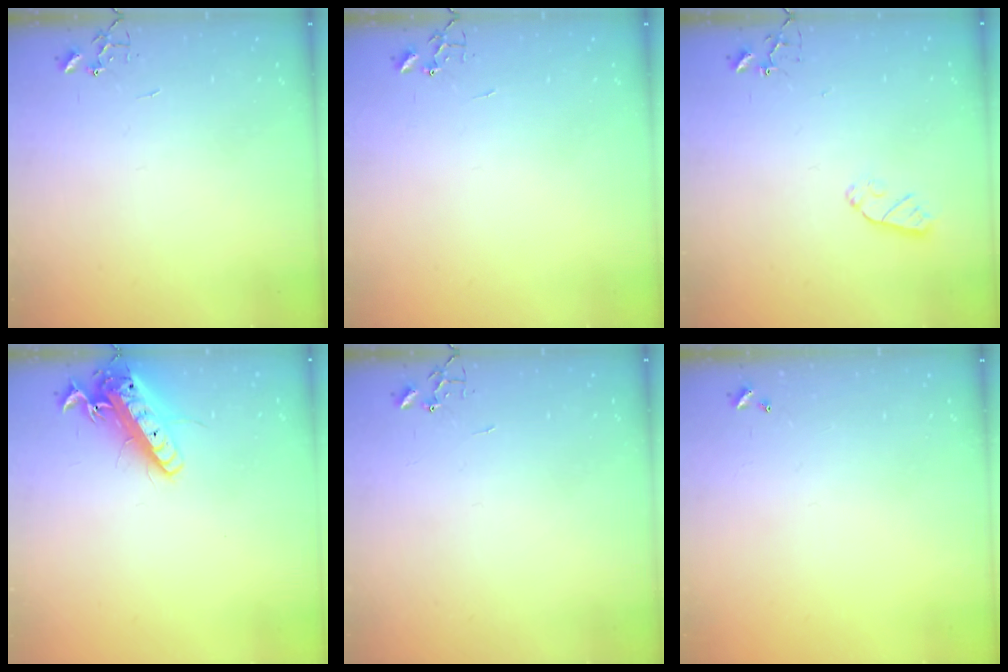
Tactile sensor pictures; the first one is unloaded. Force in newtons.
{"total": 0.0}
{"total": 5.2, "press": 5.2, "slide": 0.7}
{"total": 15.2, "press": 14.9, "slide": 3.0}
{"total": 0.0}
{"total": 0.0}